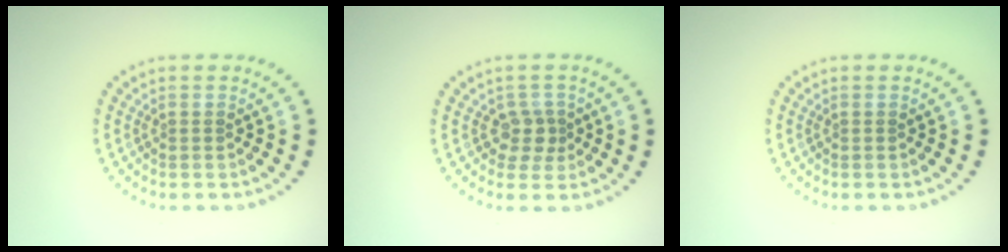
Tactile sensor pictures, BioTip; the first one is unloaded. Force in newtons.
{"total": 2.0, "press": 1.6, "slide": 1.2}
{"total": 0.0}